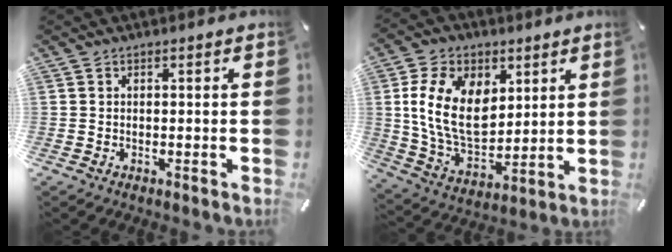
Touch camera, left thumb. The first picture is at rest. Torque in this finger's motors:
{"motor_torque": [0.83, 0.98, 2.21, -0.57, 0.26]}